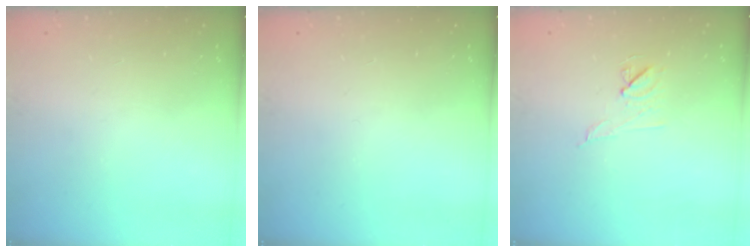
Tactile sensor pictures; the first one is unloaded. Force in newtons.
{"total": 0.0}
{"total": 6.7, "press": 6.5, "slide": 1.7}